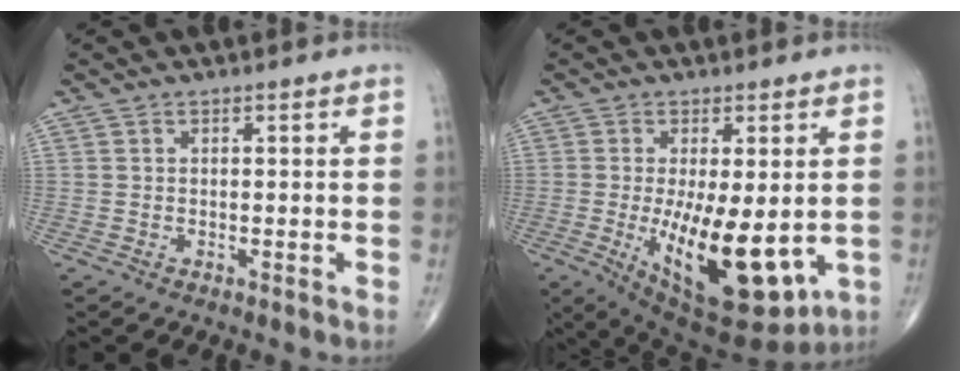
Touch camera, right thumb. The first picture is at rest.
{"total": 16.8, "force": [-2.7, 6.5, 15.2], "torque": [-0.243, -0.033, -0.017]}